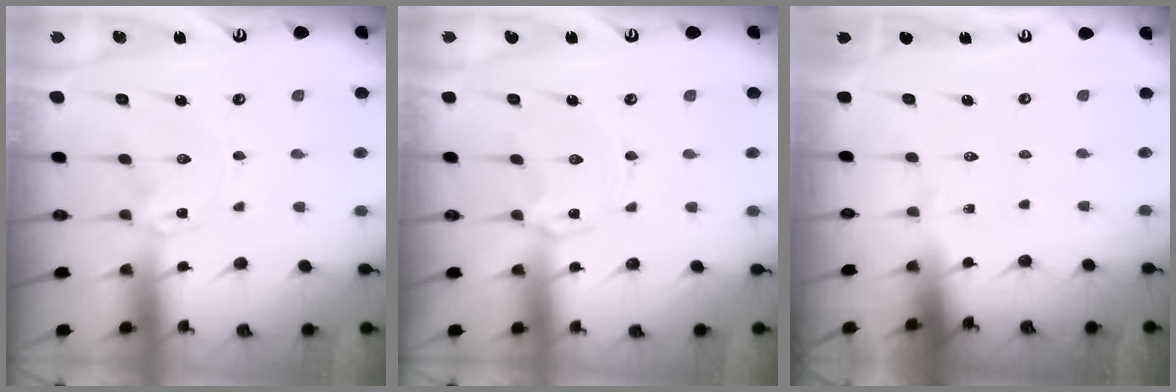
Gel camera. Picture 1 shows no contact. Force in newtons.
{"total": 1.2, "press": 1.1, "slide": 0.4}
{"total": 0.0}